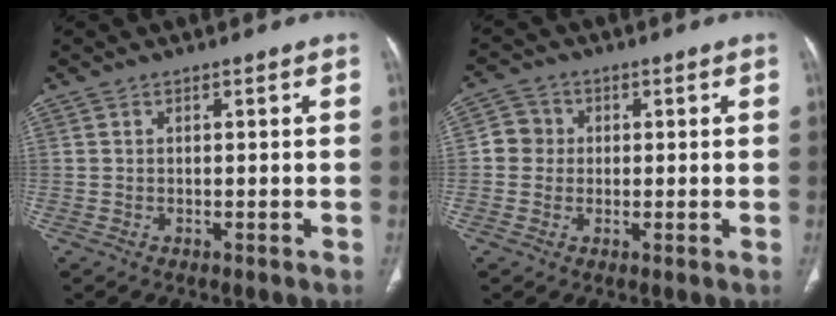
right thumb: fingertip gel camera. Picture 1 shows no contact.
{"total": 4.2, "force": [0.2, 4.1, 1.1], "torque": [0.002, 0.007, -0.004]}